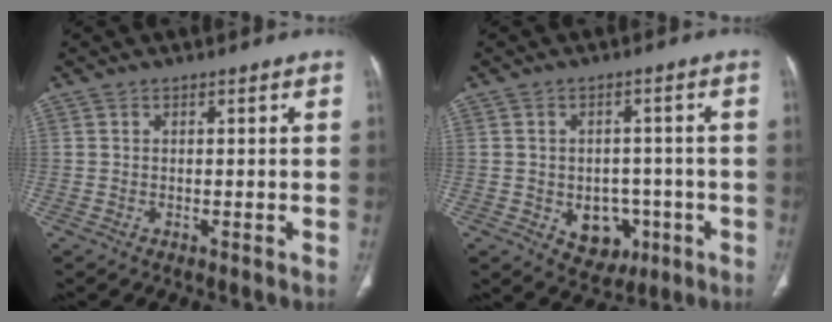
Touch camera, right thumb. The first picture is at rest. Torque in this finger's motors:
{"motor_torque": [2.31, 0.37, 0.21, -0.53, 0.01]}